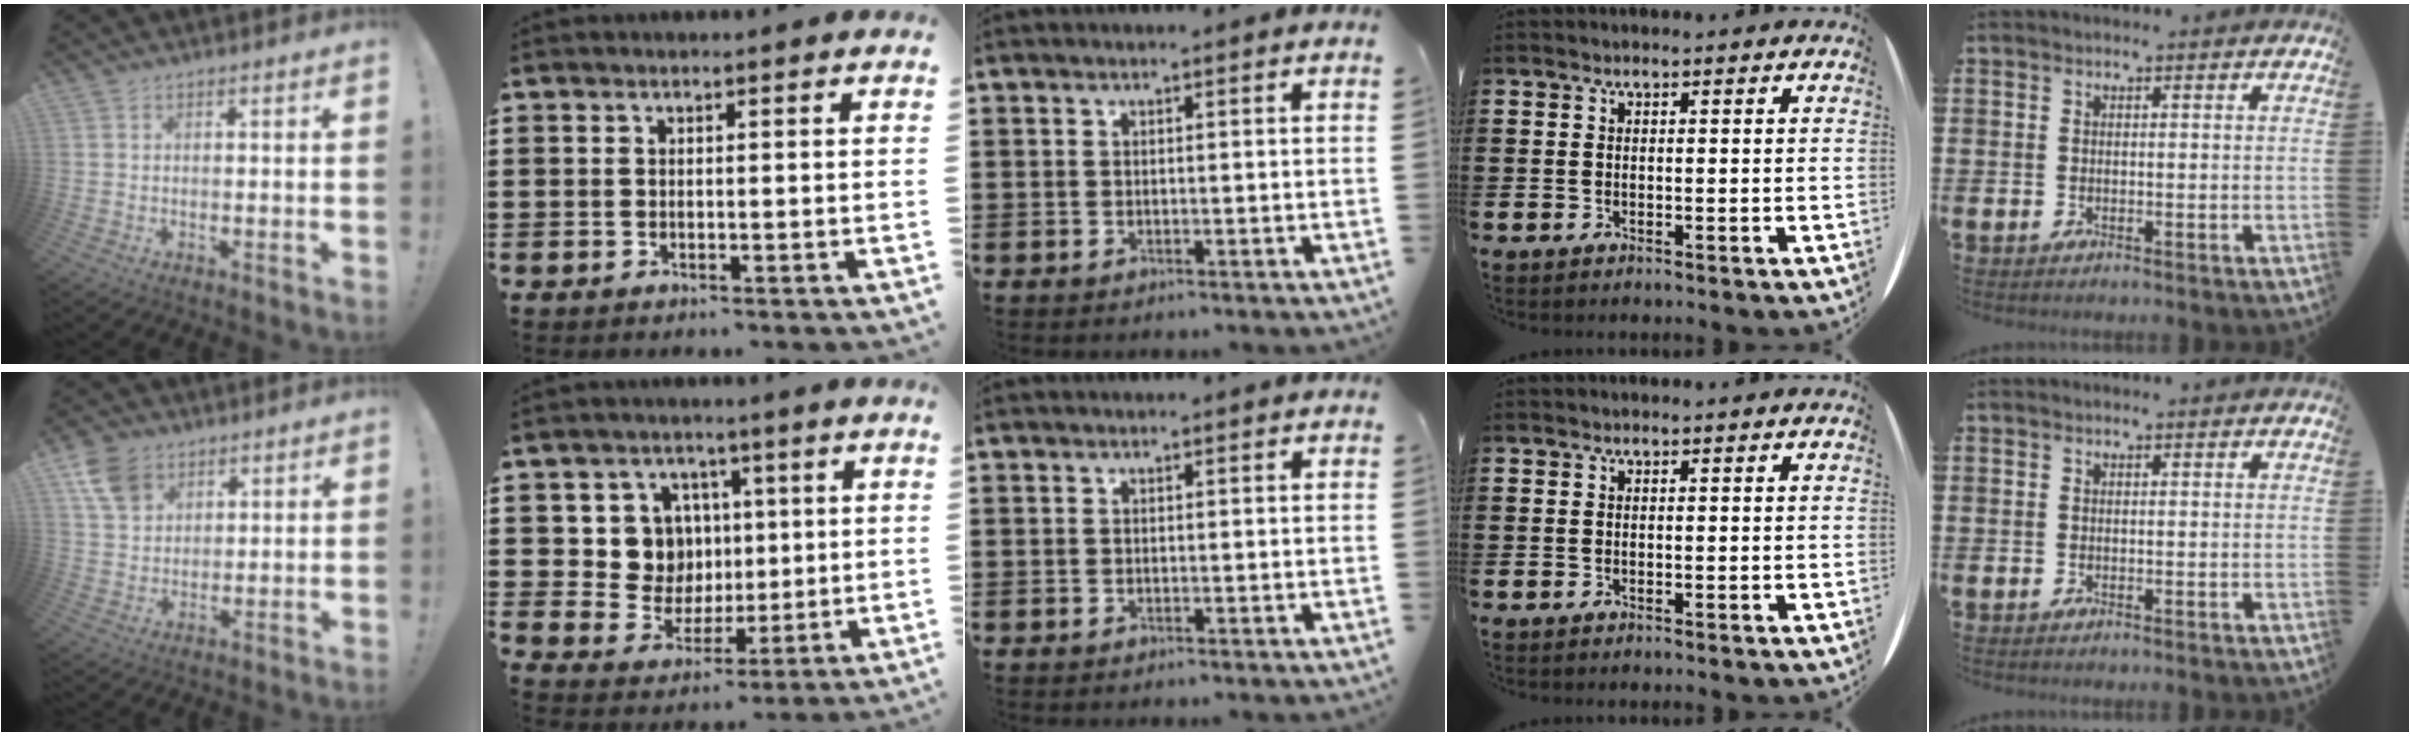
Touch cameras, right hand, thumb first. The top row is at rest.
{"thumb": {"total": 9.0, "force": [5.1, 6.4, 3.8], "torque": [-0.069, -0.013, 0.104]}, "index": {"total": 8.8, "force": [2.2, 8.2, 2.2], "torque": [-0.070, 0.005, 0.047]}}